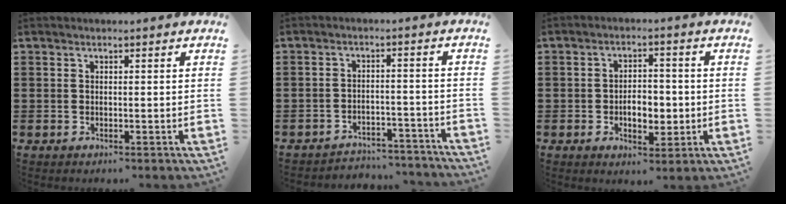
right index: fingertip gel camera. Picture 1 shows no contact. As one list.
[{"total": 3.8, "force": [-3.8, 0.6, 0.3], "torque": [-0.010, 0.005, -0.078]}, {"total": 5.2, "force": [-1.0, 3.1, 4.0], "torque": [-0.061, 0.001, -0.024]}]